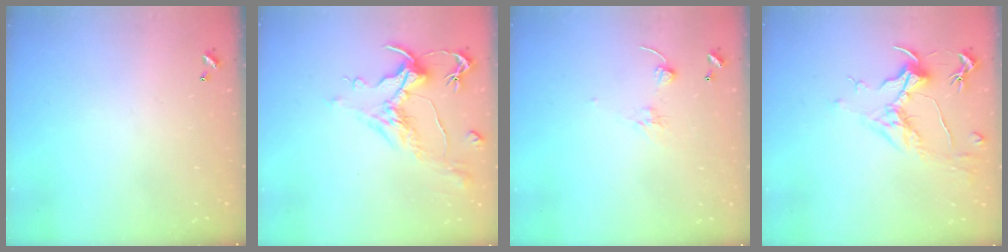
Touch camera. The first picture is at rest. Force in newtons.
{"total": 1.6, "press": 0.7, "slide": 1.4}
{"total": 1.7, "press": 1.5, "slide": 0.7}
{"total": 1.6, "press": 1.4, "slide": 0.8}